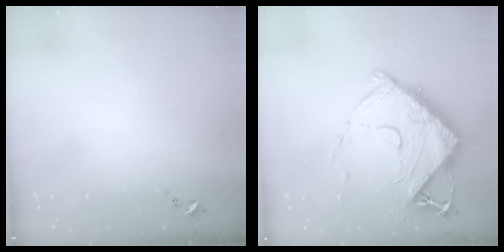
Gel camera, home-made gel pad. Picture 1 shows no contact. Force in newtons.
{"total": 13.6, "press": 13.6, "slide": 0.8}